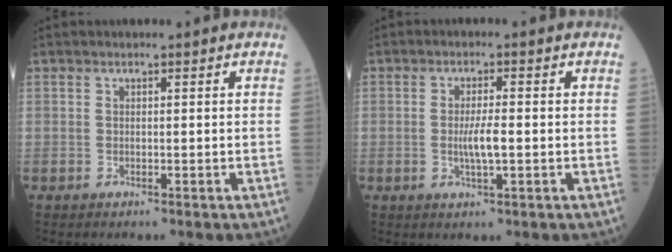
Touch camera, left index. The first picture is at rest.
{"total": 3.5, "force": [-0.6, 0.4, 3.4], "torque": [-0.069, -0.004, -0.011]}